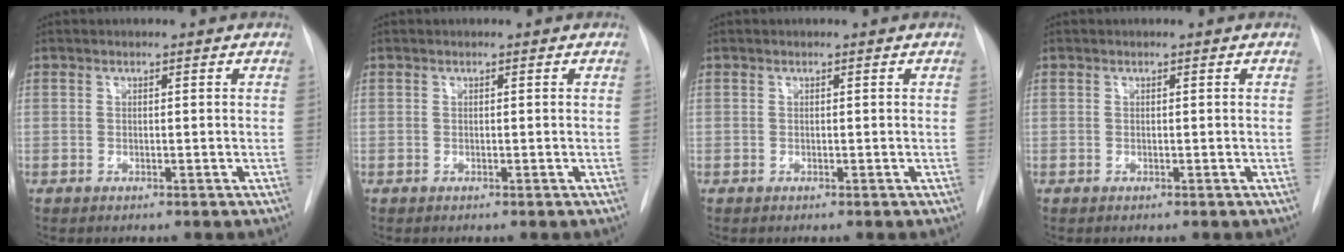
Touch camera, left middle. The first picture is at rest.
{"total": 0.0}
{"total": 0.0}
{"total": 0.0}